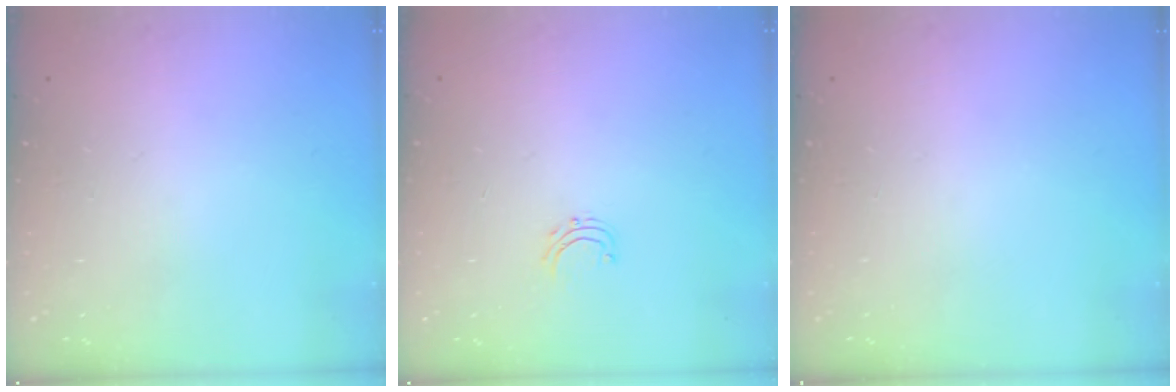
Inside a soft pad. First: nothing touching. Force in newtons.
{"total": 3.7, "press": 3.7, "slide": 0.3}
{"total": 0.0}